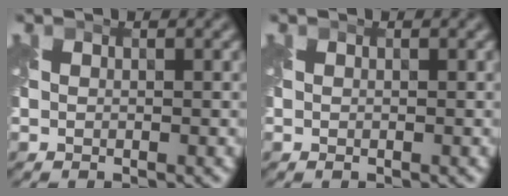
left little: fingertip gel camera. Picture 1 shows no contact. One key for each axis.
{"total": 0.0}